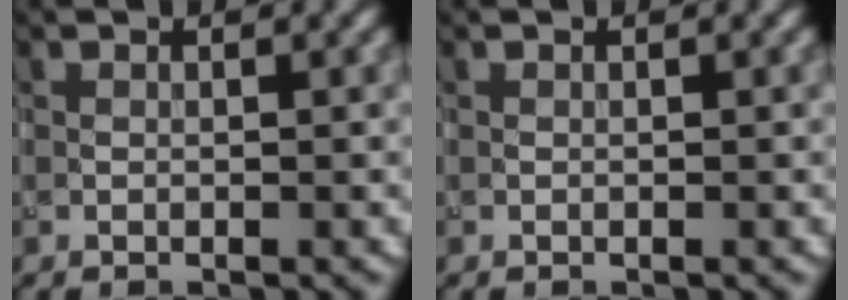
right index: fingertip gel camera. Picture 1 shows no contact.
{"total": 0.0}